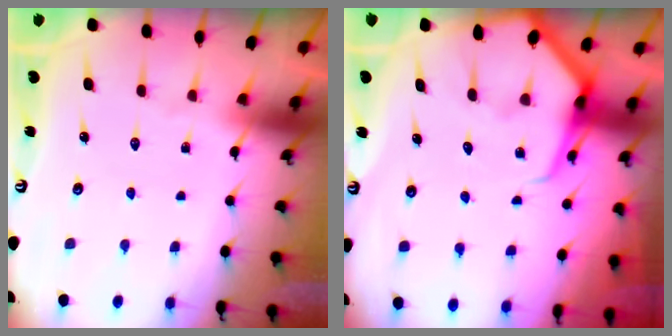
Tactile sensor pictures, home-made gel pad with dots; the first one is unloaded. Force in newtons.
{"total": 5.6, "press": 5.5, "slide": 0.7}